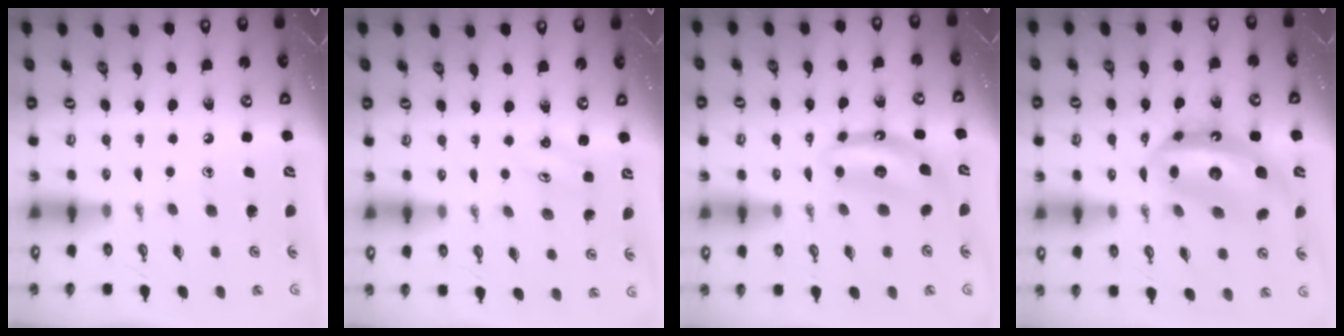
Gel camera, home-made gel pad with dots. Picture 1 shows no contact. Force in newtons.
{"total": 2.5, "press": 2.5, "slide": 0.3}
{"total": 7.9, "press": 7.9, "slide": 0.4}
{"total": 14.3, "press": 14.2, "slide": 1.7}